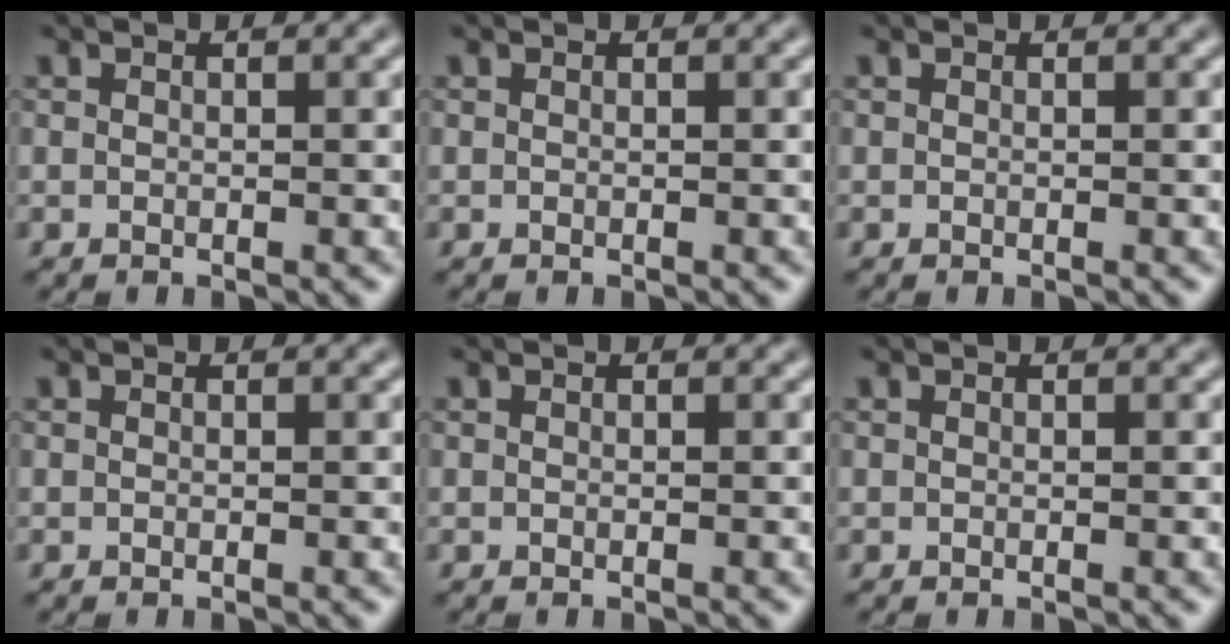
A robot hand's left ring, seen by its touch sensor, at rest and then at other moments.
{"total": 0.0}
{"total": 0.0}
{"total": 0.0}
{"total": 0.0}
{"total": 0.0}